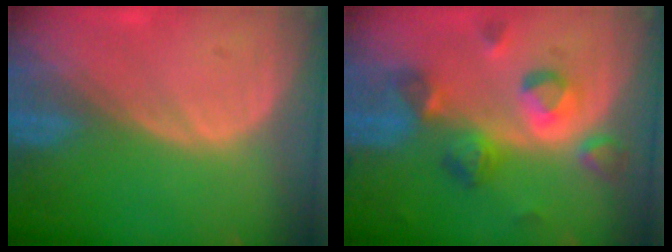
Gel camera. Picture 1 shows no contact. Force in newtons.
{"total": 8.1, "press": 7.7, "slide": 2.7}